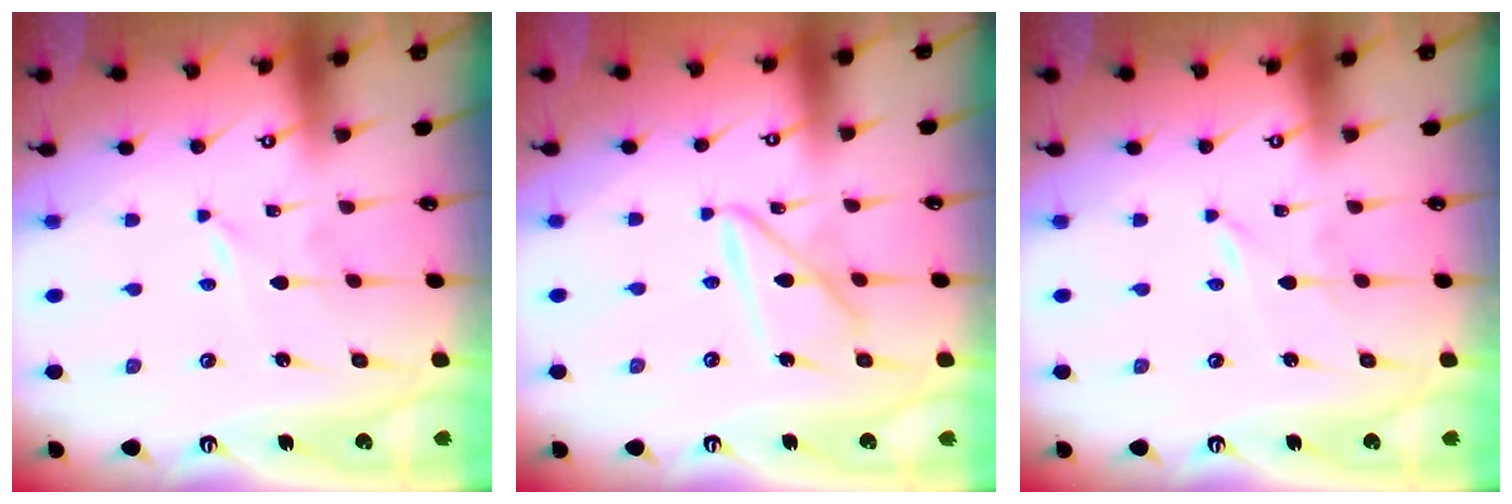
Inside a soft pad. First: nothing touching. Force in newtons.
{"total": 10.5, "press": 10.5, "slide": 1.0}
{"total": 0.0}